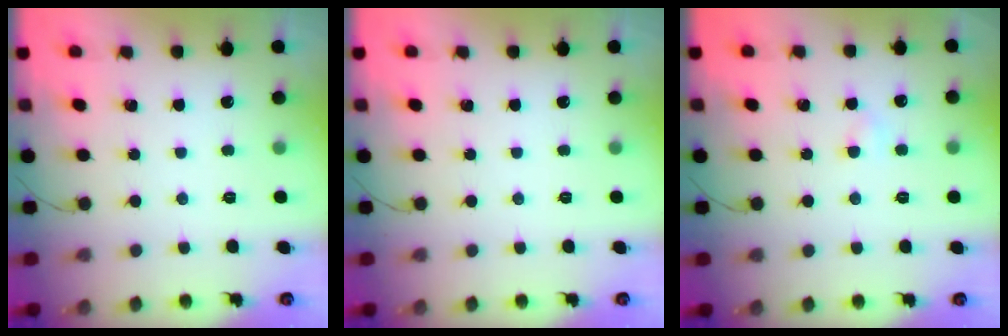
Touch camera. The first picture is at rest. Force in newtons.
{"total": 0.0}
{"total": 2.7, "press": 2.6, "slide": 0.9}